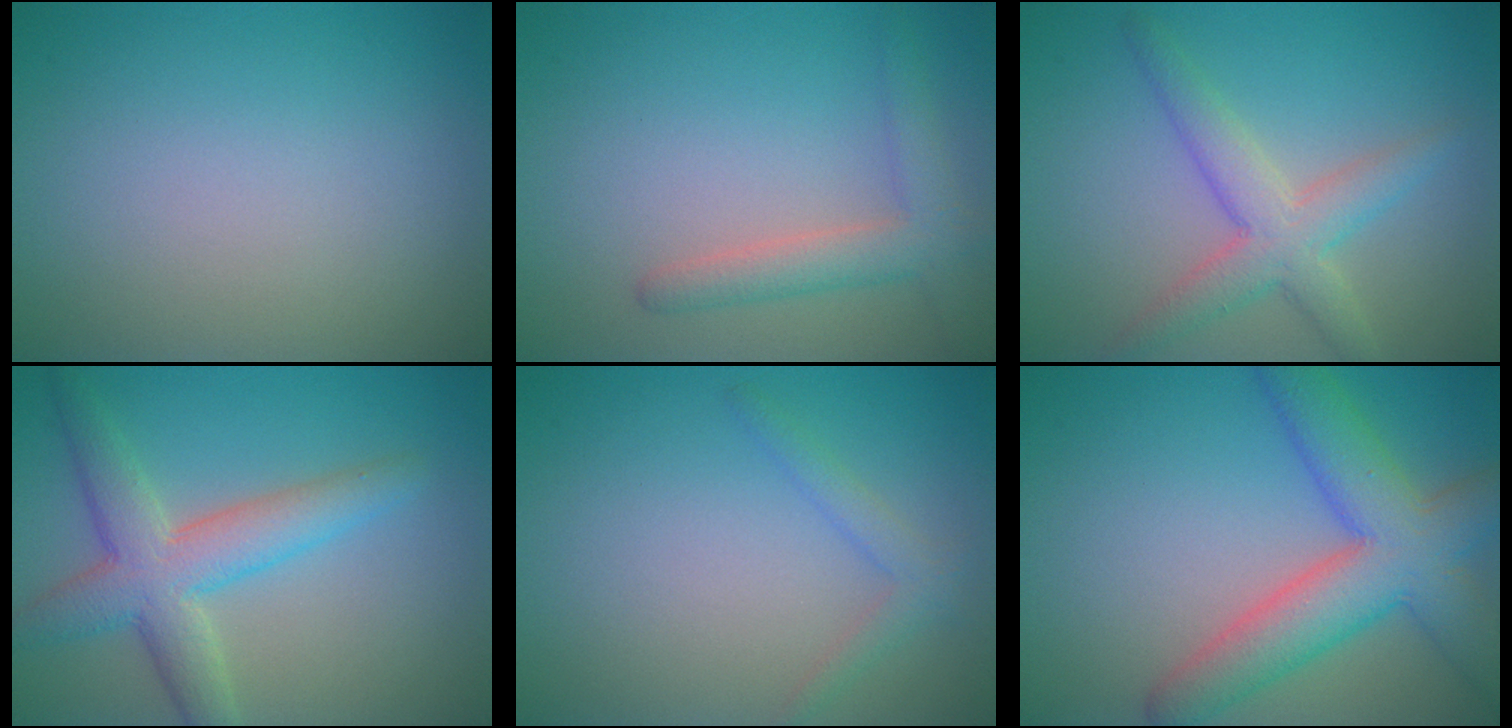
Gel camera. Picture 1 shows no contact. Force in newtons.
{"total": 3.0, "press": 3.0, "slide": 0.1}
{"total": 4.2, "press": 4.2, "slide": 0.2}
{"total": 5.6, "press": 5.6, "slide": 0.1}
{"total": 1.6, "press": 1.6, "slide": 0.1}
{"total": 7.6, "press": 7.6, "slide": 0.4}